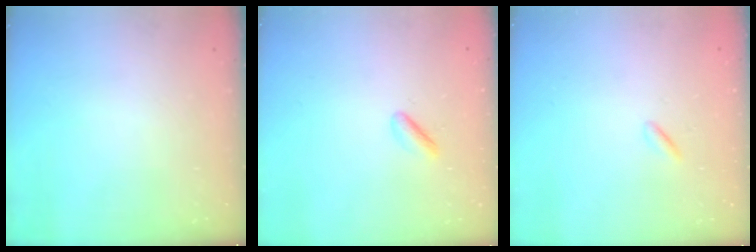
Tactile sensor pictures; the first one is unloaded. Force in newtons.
{"total": 1.8, "press": 1.5, "slide": 0.9}
{"total": 0.5, "press": 0.3, "slide": 0.4}